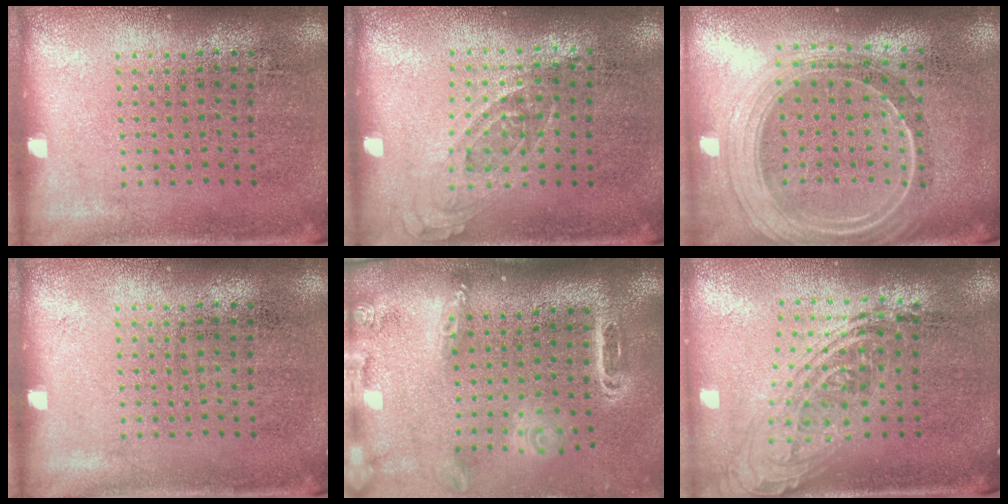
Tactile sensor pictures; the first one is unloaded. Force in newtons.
{"total": 0.8, "press": 0.8, "slide": 0.3}
{"total": 2.3, "press": 2.0, "slide": 1.1}
{"total": 0.0}
{"total": 2.6, "press": 1.9, "slide": 1.8}
{"total": 2.1, "press": 1.5, "slide": 1.4}